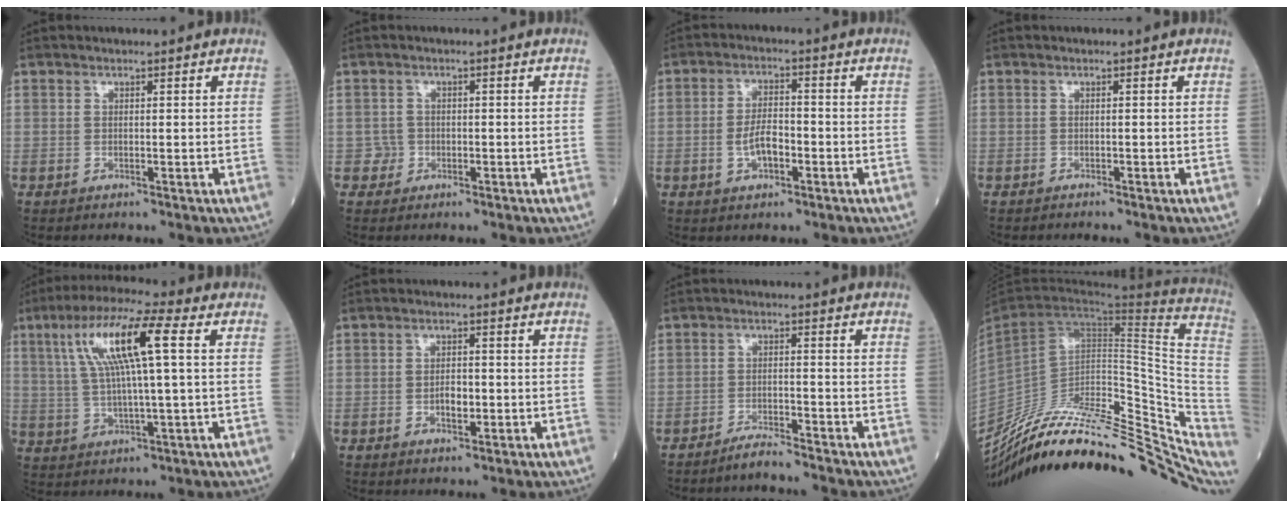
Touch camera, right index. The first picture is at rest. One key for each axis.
{"total": 1.8, "fx": -0.6, "fy": 1.7, "fz": 0.0, "tx": 0.009, "ty": 0.009, "tz": -0.014}
{"total": 5.1, "fx": -1.5, "fy": 2.2, "fz": 4.3, "tx": -0.081, "ty": 0.008, "tz": -0.028}
{"total": 0.8, "fx": -0.7, "fy": 0.0, "fz": 0.2, "tx": -0.006, "ty": -0.002, "tz": -0.012}
{"total": 12.4, "fx": 3.5, "fy": 1.1, "fz": 11.9, "tx": -0.235, "ty": 0.025, "tz": 0.063}
{"total": 3.1, "fx": -0.7, "fy": 1.5, "fz": 2.6, "tx": -0.041, "ty": 0.003, "tz": -0.011}
{"total": 3.5, "fx": -3.4, "fy": -0.5, "fz": 0.6, "tx": -0.012, "ty": -0.014, "tz": -0.060}
{"total": 32.5, "fx": -25.9, "fy": 10.6, "fz": 16.6, "tx": -0.182, "ty": -0.001, "tz": -0.363}